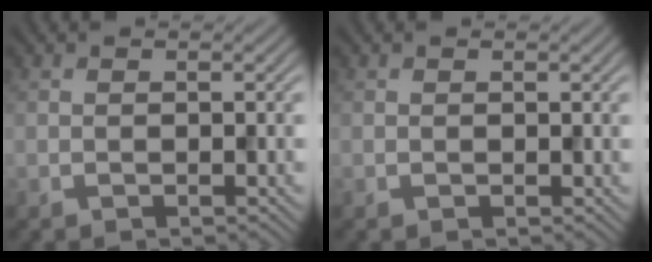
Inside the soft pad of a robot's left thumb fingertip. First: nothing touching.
{"total": 0.0}